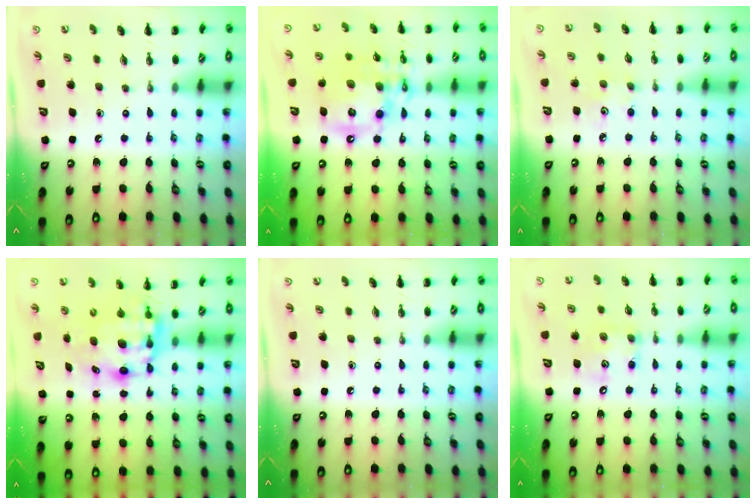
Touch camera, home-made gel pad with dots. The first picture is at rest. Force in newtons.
{"total": 16.7, "press": 16.4, "slide": 3.3}
{"total": 2.9, "press": 2.8, "slide": 0.8}
{"total": 6.7, "press": 6.5, "slide": 1.5}
{"total": 0.0}
{"total": 8.2, "press": 8.2, "slide": 0.9}